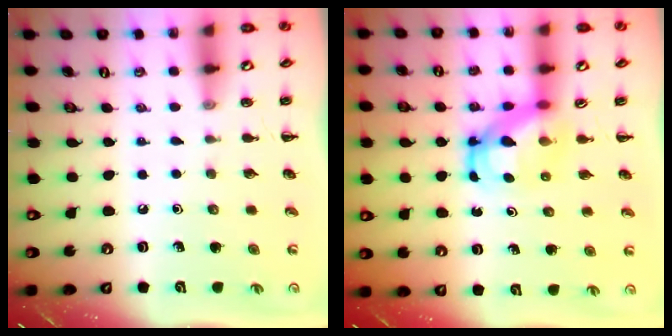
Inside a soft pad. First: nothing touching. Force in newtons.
{"total": 5.2, "press": 5.1, "slide": 0.8}